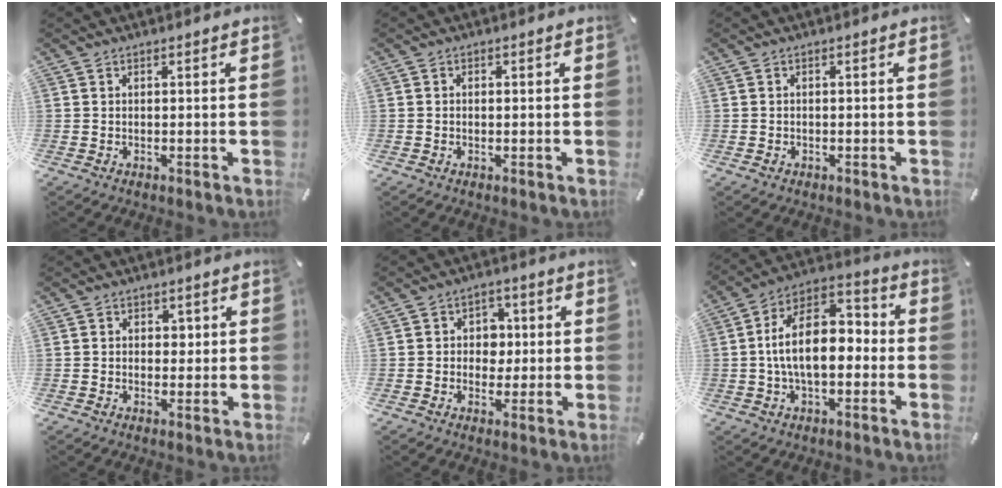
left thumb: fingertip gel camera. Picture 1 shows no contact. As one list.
[{"total": 0.9, "force": [-0.3, 0.6, 0.5], "torque": [-0.009, 0.002, -0.007]}, {"total": 1.0, "force": [-0.5, 0.8, 0.3], "torque": [-0.005, 0.003, -0.012]}, {"total": 2.6, "force": [-0.2, 2.2, 1.4], "torque": [-0.013, 0.002, -0.012]}, {"total": 6.4, "force": [-0.2, 5.7, 2.8], "torque": [-0.032, 0.007, -0.009]}, {"total": 15.1, "force": [-1.5, 9.0, 12.0], "torque": [-0.214, 0.006, -0.031]}]